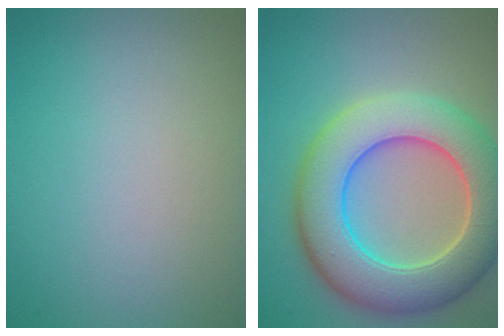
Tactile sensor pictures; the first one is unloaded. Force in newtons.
{"total": 9.8, "press": 9.8, "slide": 0.5}